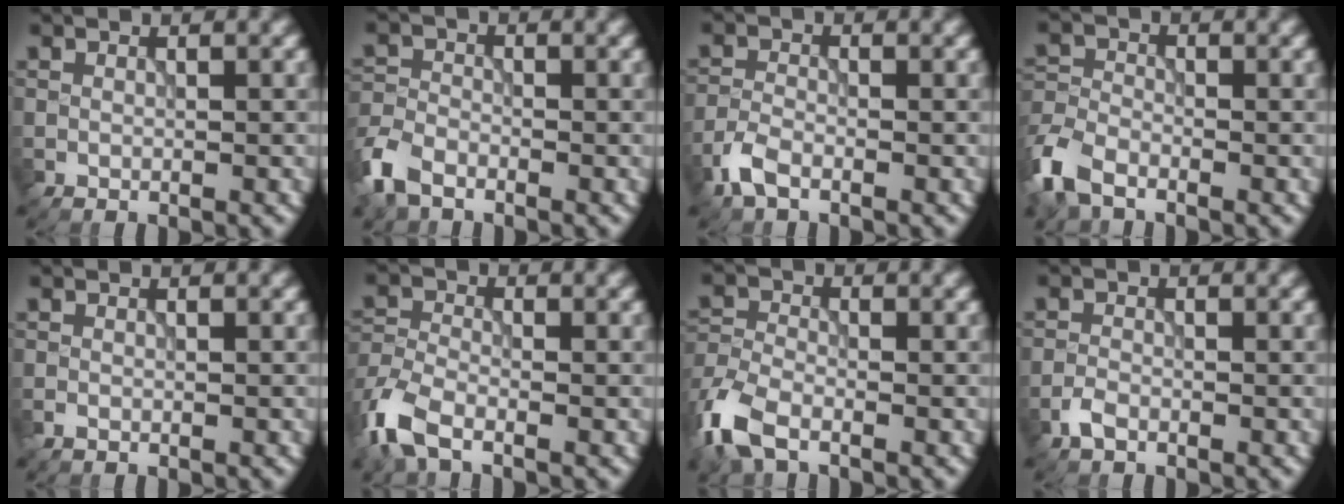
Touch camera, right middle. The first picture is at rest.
{"total": 4.1, "force": [-2.9, 2.1, 1.9], "torque": [-0.046, -0.006, -0.074]}
{"total": 2.5, "force": [-1.8, 1.0, 1.5], "torque": [-0.036, 0.000, -0.045]}
{"total": 4.9, "force": [-3.5, 2.4, 2.5], "torque": [-0.059, -0.005, -0.085]}
{"total": 0.8, "force": [-0.5, 0.4, 0.4], "torque": [-0.011, -0.004, -0.012]}
{"total": 5.4, "force": [-3.4, 2.5, 3.4], "torque": [-0.082, -0.007, -0.087]}
{"total": 6.0, "force": [-3.7, 2.9, 3.7], "torque": [-0.092, -0.010, -0.090]}
{"total": 1.5, "force": [-1.1, 0.6, 0.8], "torque": [-0.017, 0.001, -0.026]}